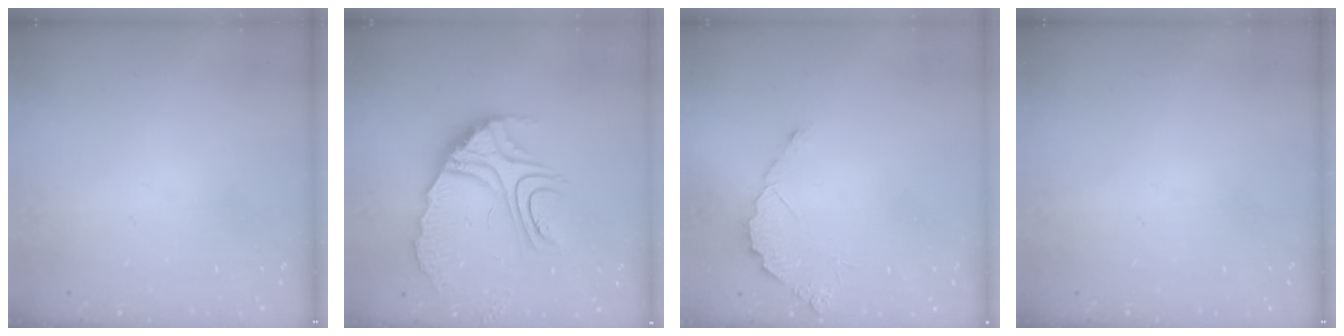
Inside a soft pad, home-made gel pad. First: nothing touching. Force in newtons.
{"total": 12.7, "press": 12.6, "slide": 1.3}
{"total": 4.1, "press": 4.1, "slide": 0.3}
{"total": 0.0}